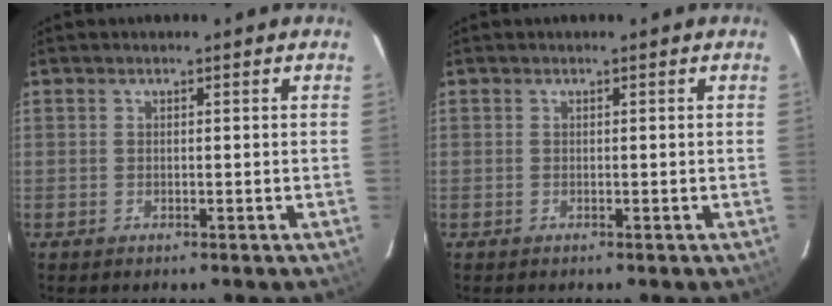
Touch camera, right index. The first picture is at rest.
{"total": 0.0}